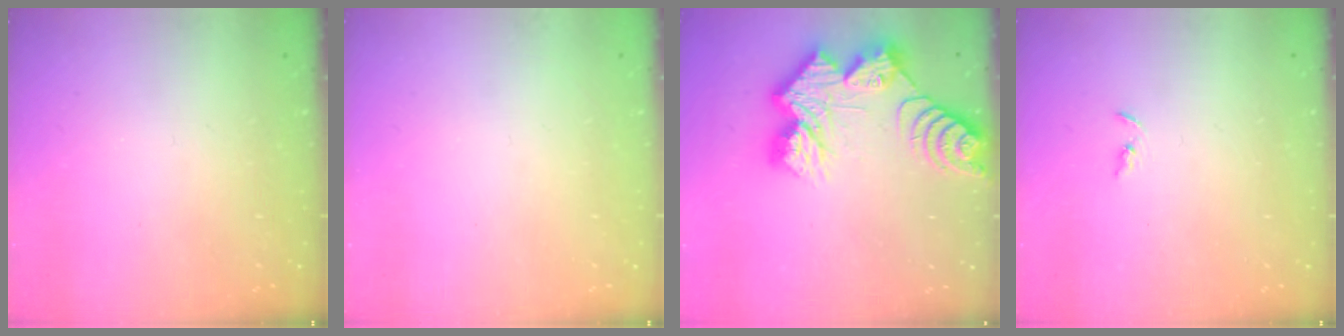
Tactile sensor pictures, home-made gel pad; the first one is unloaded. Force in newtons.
{"total": 0.0}
{"total": 17.1, "press": 17.0, "slide": 1.3}
{"total": 1.5, "press": 1.5, "slide": 0.4}